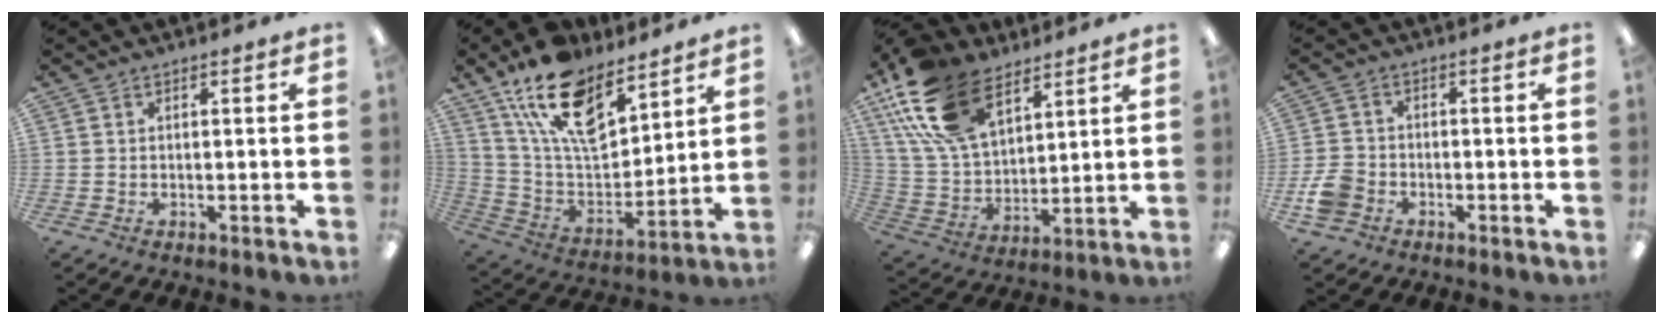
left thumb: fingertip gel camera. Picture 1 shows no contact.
{"total": 18.7, "force": [12.7, 9.0, 10.4], "torque": [-0.198, -0.066, 0.230]}
{"total": 21.4, "force": [12.4, 11.9, 12.8], "torque": [-0.284, -0.038, 0.228]}
{"total": 5.5, "force": [-2.6, 4.2, 2.5], "torque": [-0.056, 0.013, -0.049]}